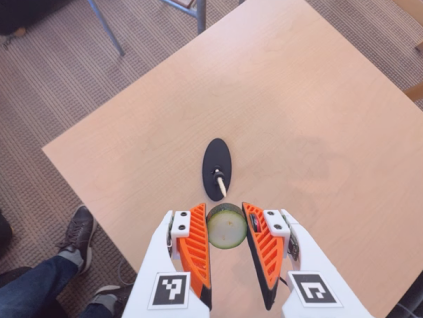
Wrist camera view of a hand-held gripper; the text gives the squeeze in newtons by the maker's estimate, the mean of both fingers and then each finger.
{"total": 9.7, "left": 10.0, "right": 9.4}